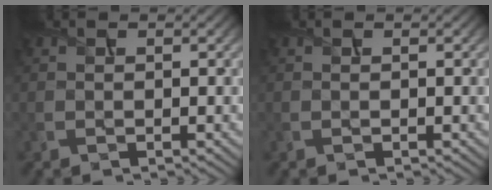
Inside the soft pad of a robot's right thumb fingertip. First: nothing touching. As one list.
[{"total": 0.0}]